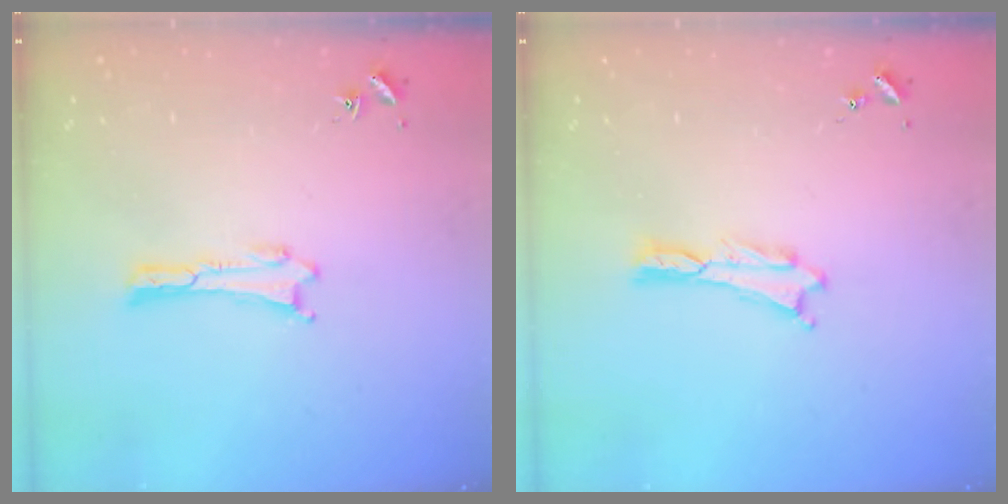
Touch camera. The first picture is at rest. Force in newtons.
{"total": 0.0}